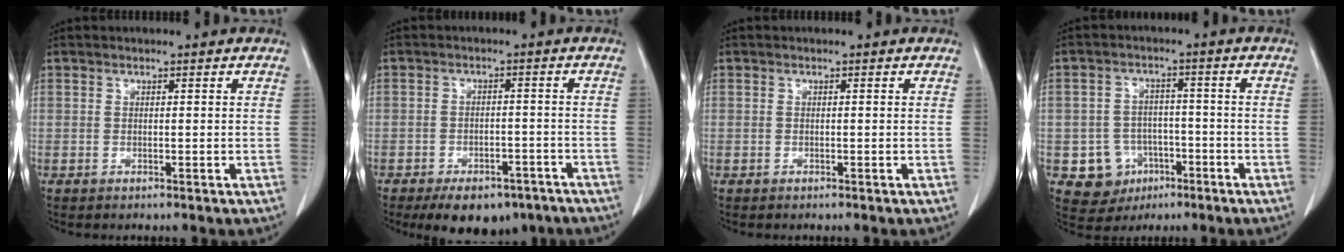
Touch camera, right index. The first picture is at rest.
{"total": 9.8, "force": [-7.1, 5.3, 4.3], "torque": [-0.046, 0.008, -0.097]}
{"total": 0.0}
{"total": 7.3, "force": [-2.8, 6.6, 1.4], "torque": [-0.022, 0.011, -0.033]}